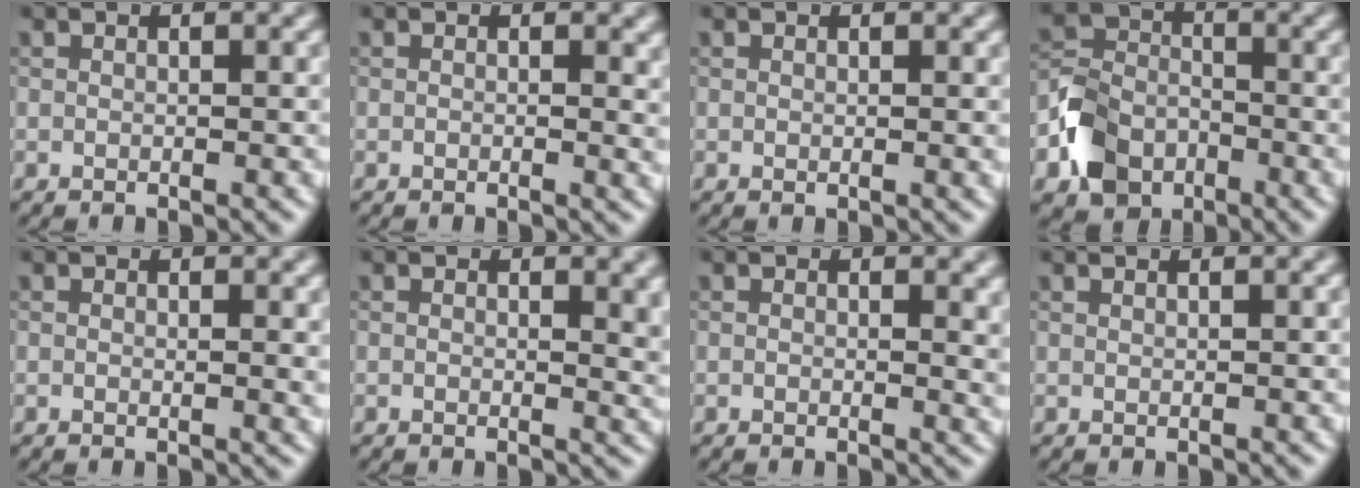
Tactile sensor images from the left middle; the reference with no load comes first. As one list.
[{"total": 1.4, "force": [0.0, 0.5, 1.3], "torque": [-0.015, -0.005, -0.001]}, {"total": 0.5, "force": [0.1, 0.1, 0.5], "torque": [-0.004, -0.001, 0.002]}, {"total": 5.2, "force": [-2.5, 4.1, 2.0], "torque": [-0.039, 0.001, -0.058]}, {"total": 1.1, "force": [0.3, 0.2, 1.0], "torque": [-0.012, -0.004, 0.004]}, {"total": 2.8, "force": [0.6, 1.2, 2.4], "torque": [-0.026, -0.003, 0.008]}, {"total": 2.1, "force": [0.4, 0.9, 1.8], "torque": [-0.020, -0.005, 0.007]}, {"total": 1.2, "force": [0.9, 0.4, 0.7], "torque": [-0.002, -0.005, 0.004]}]